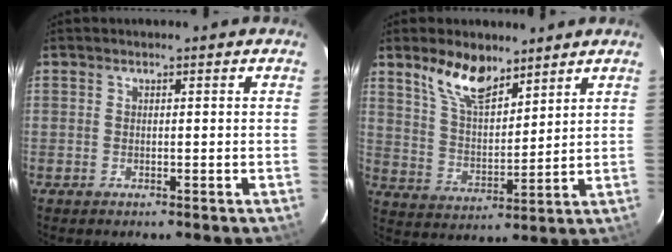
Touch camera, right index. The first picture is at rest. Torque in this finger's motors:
{"motor_torque": [0.21, 0.21, 0.18, 0.09]}